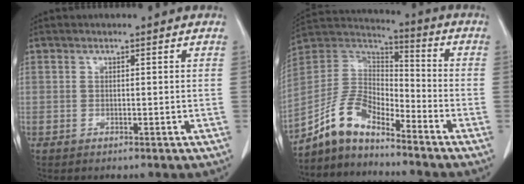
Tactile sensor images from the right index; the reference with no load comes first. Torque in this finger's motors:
{"motor_torque": [-0.06, -0.12, 0.02, -0.08]}